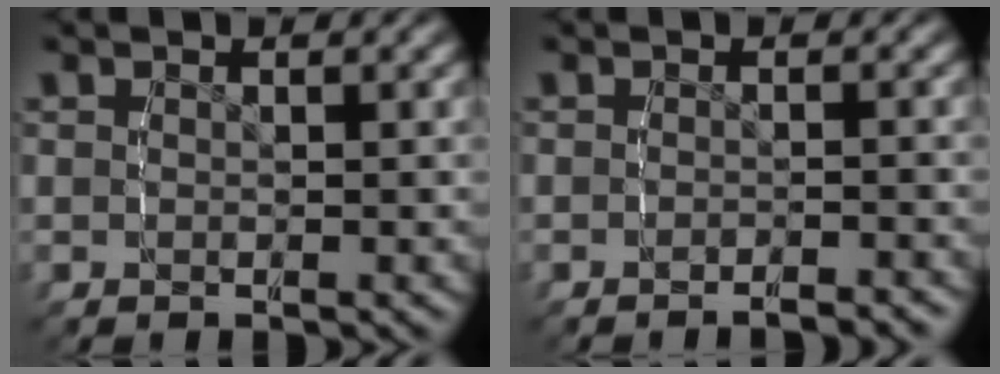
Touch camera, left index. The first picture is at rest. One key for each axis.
{"total": 1.6, "fx": -1.6, "fy": -0.1, "fz": 0.3, "tx": 0.002, "ty": 0.005, "tz": -0.031}